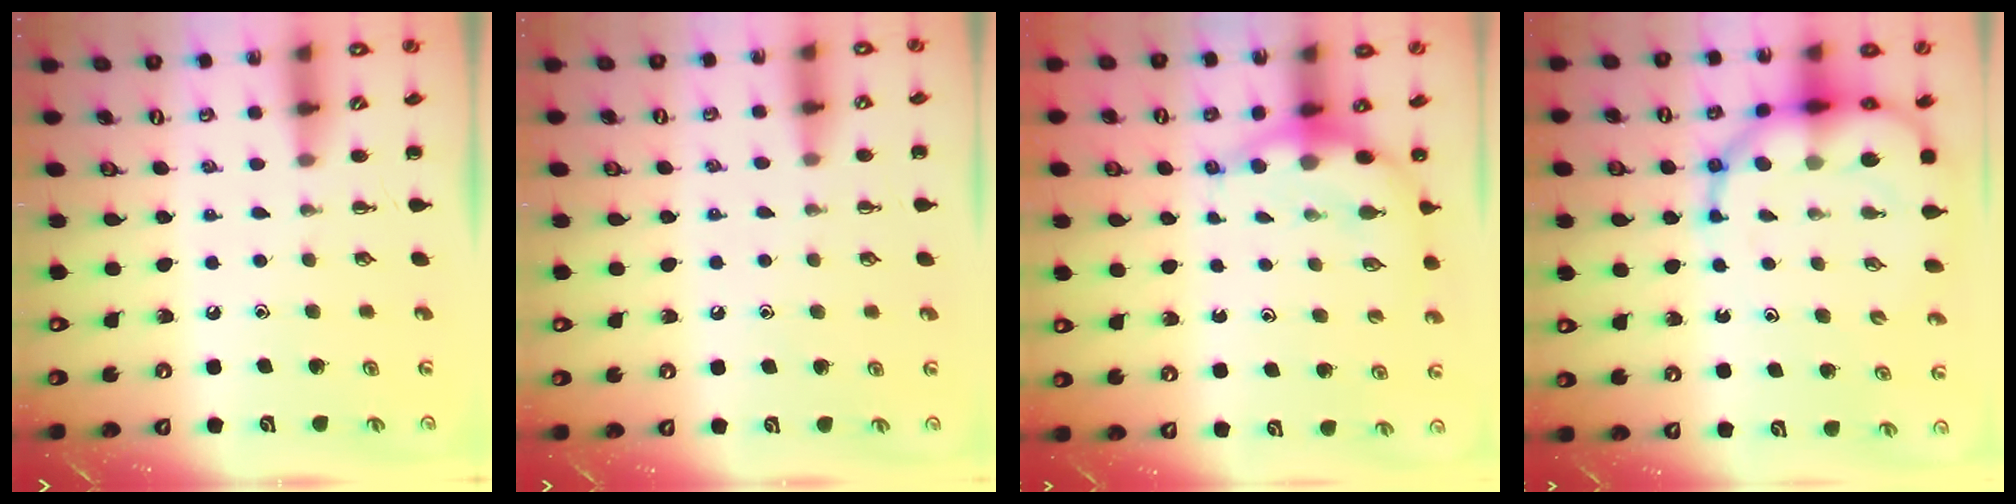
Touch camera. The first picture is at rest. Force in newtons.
{"total": 6.2, "press": 5.8, "slide": 2.3}
{"total": 6.7, "press": 6.5, "slide": 1.9}
{"total": 13.8, "press": 13.3, "slide": 3.7}